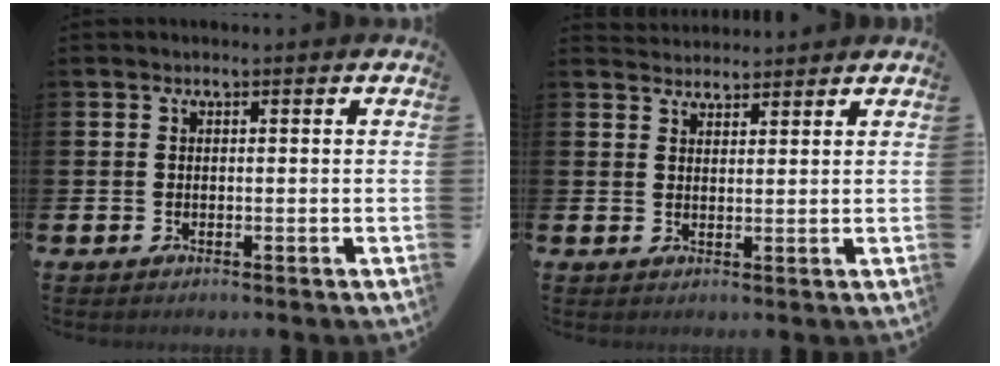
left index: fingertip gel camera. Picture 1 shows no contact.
{"total": 2.7, "force": [2.6, 0.6, -0.2], "torque": [0.002, -0.011, 0.048]}